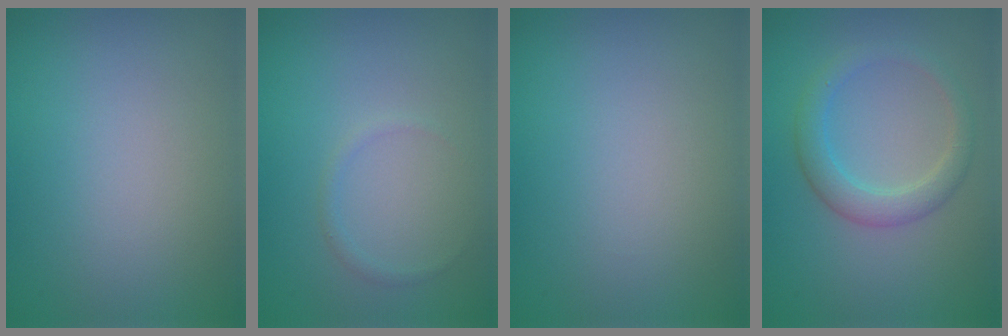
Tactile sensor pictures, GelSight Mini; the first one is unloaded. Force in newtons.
{"total": 0.7, "press": 0.7, "slide": 0.1}
{"total": 0.0}
{"total": 2.8, "press": 2.8, "slide": 0.1}